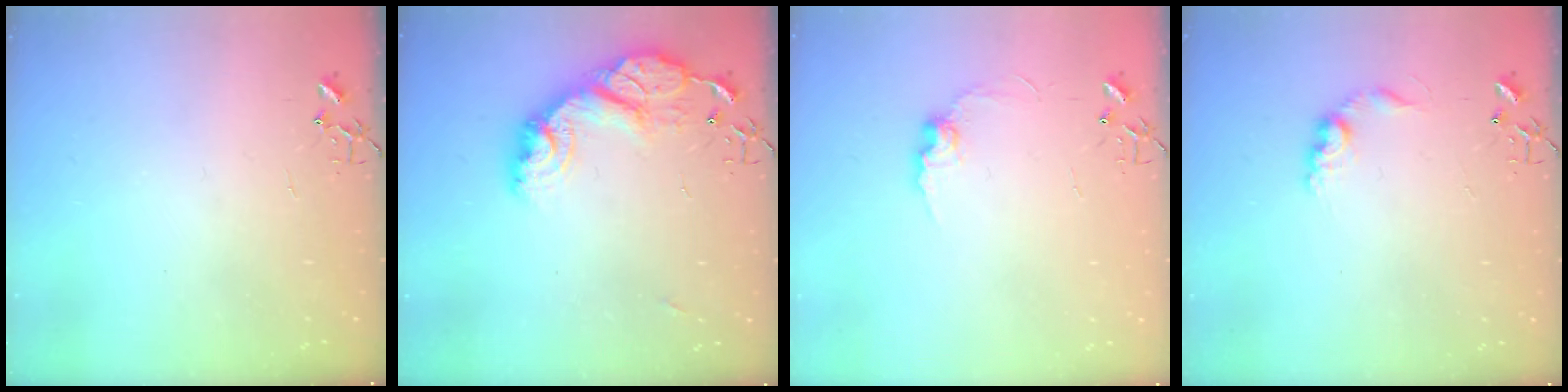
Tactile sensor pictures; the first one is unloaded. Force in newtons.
{"total": 15.7, "press": 15.6, "slide": 1.2}
{"total": 8.0, "press": 8.0, "slide": 0.5}
{"total": 8.3, "press": 8.2, "slide": 0.4}